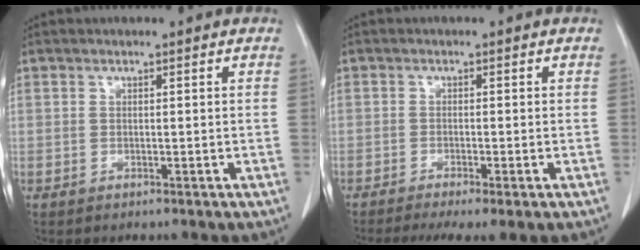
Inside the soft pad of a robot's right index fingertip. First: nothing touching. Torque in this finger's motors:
{"motor_torque": [1.05, -1.09, 0.52, 0.12]}